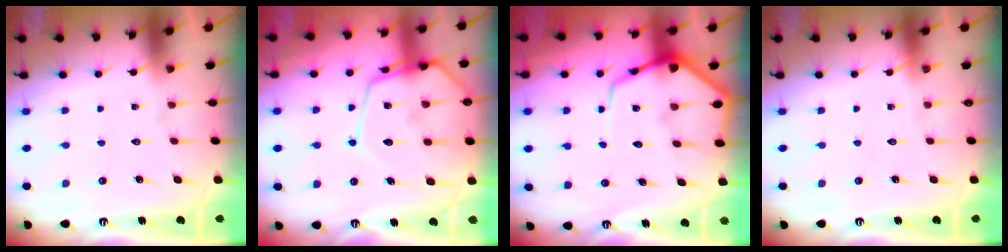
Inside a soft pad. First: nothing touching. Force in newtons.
{"total": 16.3, "press": 16.3, "slide": 1.6}
{"total": 9.4, "press": 9.3, "slide": 0.9}
{"total": 0.0}